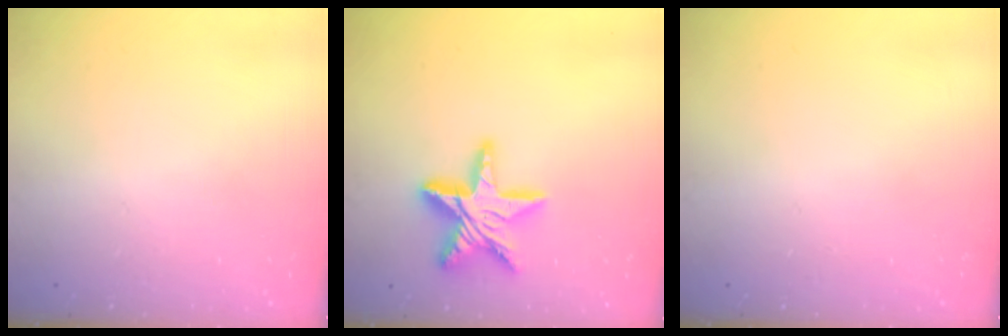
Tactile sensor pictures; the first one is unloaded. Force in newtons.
{"total": 17.5, "press": 17.4, "slide": 1.4}
{"total": 0.0}